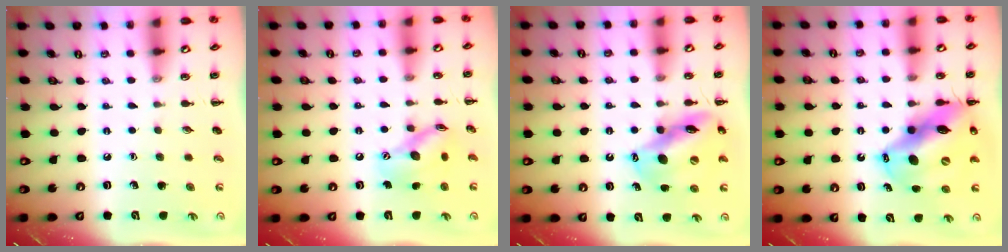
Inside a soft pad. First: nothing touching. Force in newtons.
{"total": 12.7, "press": 12.7, "slide": 1.4}
{"total": 13.6, "press": 13.1, "slide": 3.6}
{"total": 17.3, "press": 16.6, "slide": 4.9}